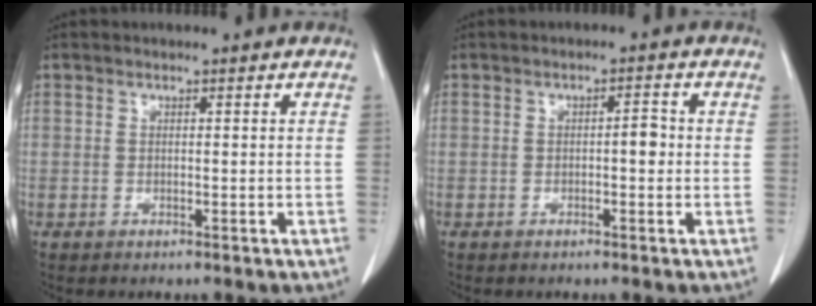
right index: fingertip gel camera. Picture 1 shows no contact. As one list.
[{"total": 2.0, "force": [-0.2, 0.7, 1.9], "torque": [-0.023, 0.005, -0.005]}]